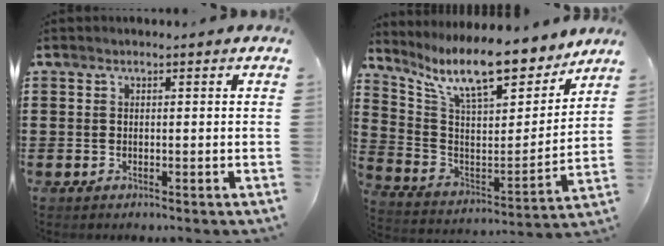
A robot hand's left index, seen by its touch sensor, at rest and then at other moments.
{"total": 12.6, "force": [10.4, 2.2, 6.8], "torque": [-0.156, -0.069, 0.178]}